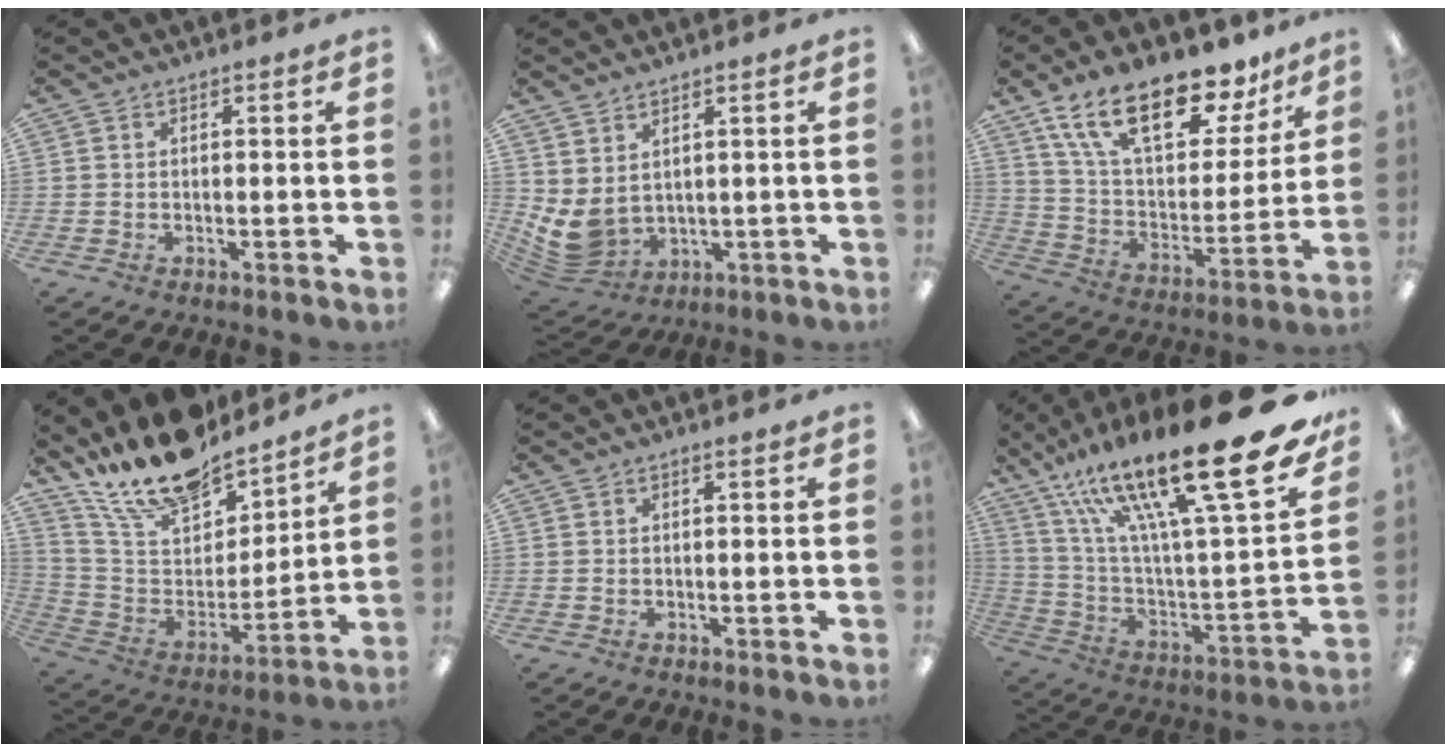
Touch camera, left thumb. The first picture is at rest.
{"total": 6.0, "force": [2.3, 3.7, 4.1], "torque": [-0.112, -0.024, 0.045]}
{"total": 22.1, "force": [15.5, 9.3, 12.7], "torque": [-0.220, -0.092, 0.272]}
{"total": 20.2, "force": [17.0, 7.4, 8.0], "torque": [-0.172, -0.116, 0.306]}
{"total": 0.5, "force": [0.3, 0.0, 0.5], "torque": [-0.008, 0.000, 0.005]}
{"total": 30.0, "force": [18.0, 6.7, 23.0], "torque": [-0.361, -0.123, 0.292]}